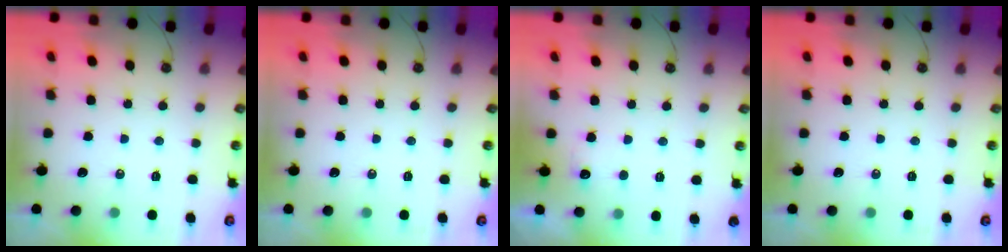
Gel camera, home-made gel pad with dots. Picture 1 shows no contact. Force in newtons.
{"total": 0.0}
{"total": 5.0, "press": 4.8, "slide": 1.2}
{"total": 0.0}